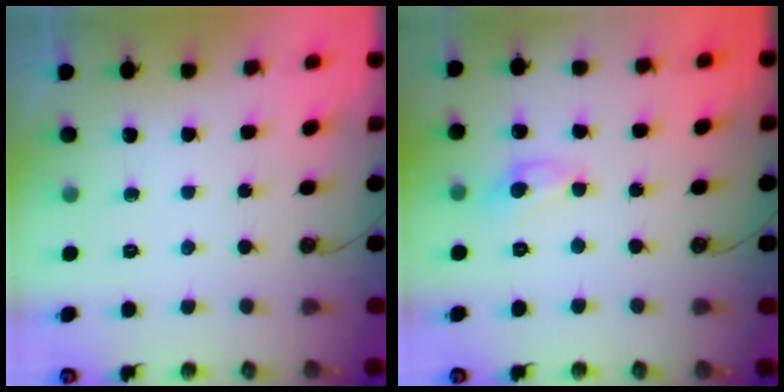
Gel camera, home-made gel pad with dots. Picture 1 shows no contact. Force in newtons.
{"total": 1.5, "press": 1.5, "slide": 0.2}